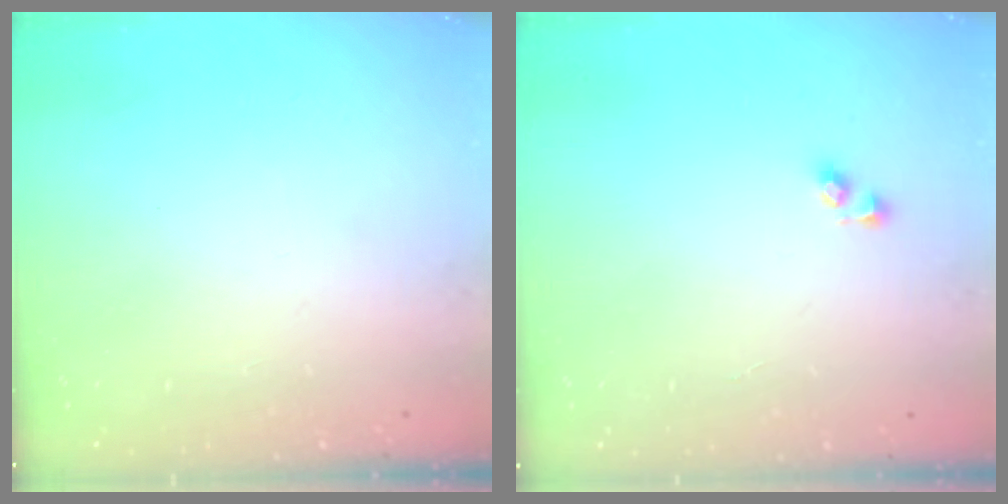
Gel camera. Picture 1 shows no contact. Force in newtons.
{"total": 4.0, "press": 4.0, "slide": 0.4}